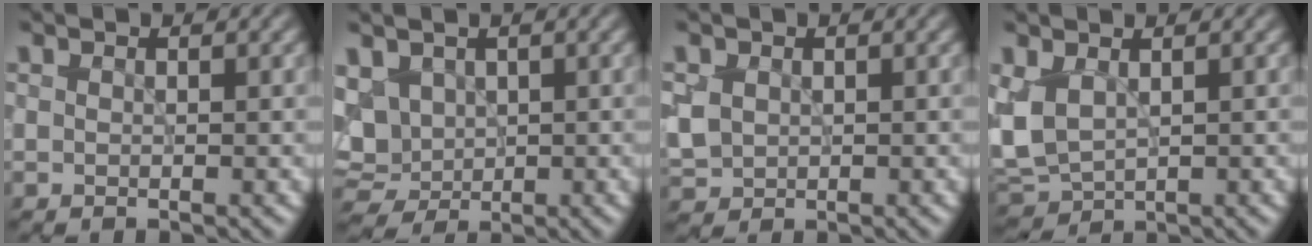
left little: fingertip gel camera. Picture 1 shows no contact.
{"total": 5.9, "force": [1.4, 4.7, 3.4], "torque": [-0.085, 0.007, 0.033]}
{"total": 2.4, "force": [0.5, 2.1, 1.1], "torque": [-0.033, -0.001, 0.011]}
{"total": 3.9, "force": [0.4, 2.5, 2.9], "torque": [-0.077, -0.003, 0.011]}